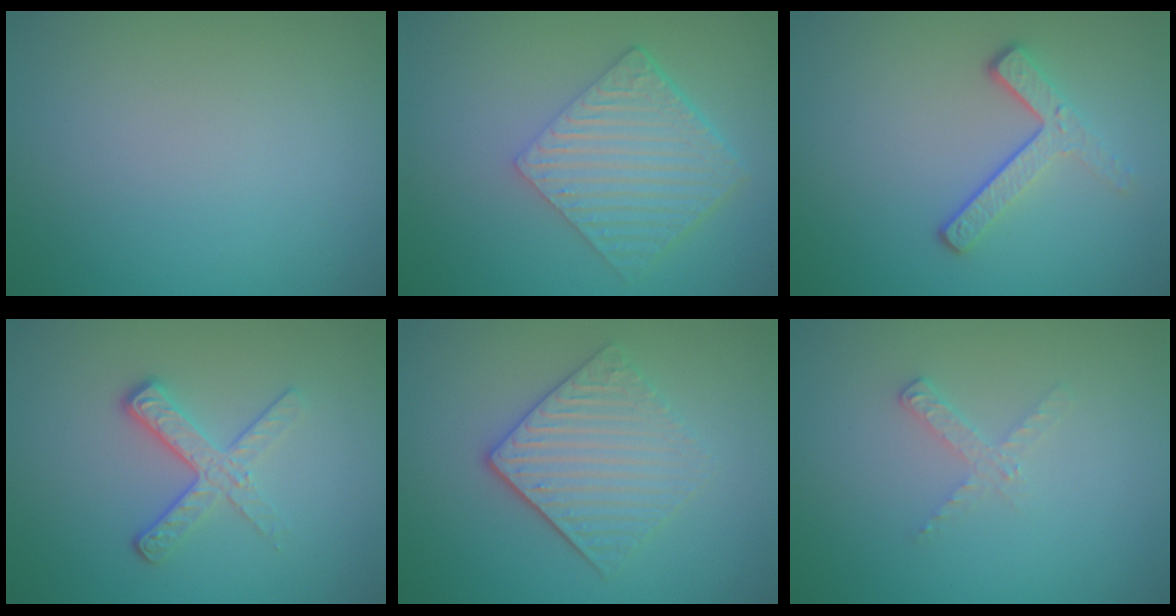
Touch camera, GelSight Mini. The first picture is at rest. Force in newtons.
{"total": 6.2, "press": 4.3, "slide": 4.4}
{"total": 3.3, "press": 2.3, "slide": 2.3}
{"total": 3.4, "press": 2.4, "slide": 2.4}
{"total": 4.3, "press": 3.4, "slide": 2.6}
{"total": 1.4, "press": 1.4, "slide": 0.1}